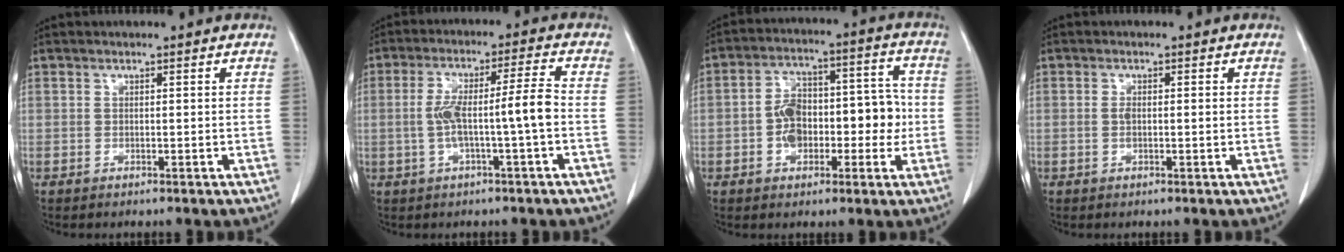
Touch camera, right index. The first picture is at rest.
{"total": 8.2, "force": [-1.3, -0.1, 8.1], "torque": [-0.154, 0.022, -0.020]}
{"total": 11.2, "force": [-1.8, 6.2, 9.1], "torque": [-0.143, 0.051, -0.025]}
{"total": 1.8, "force": [-0.1, 0.6, 1.7], "torque": [-0.036, 0.000, 0.001]}